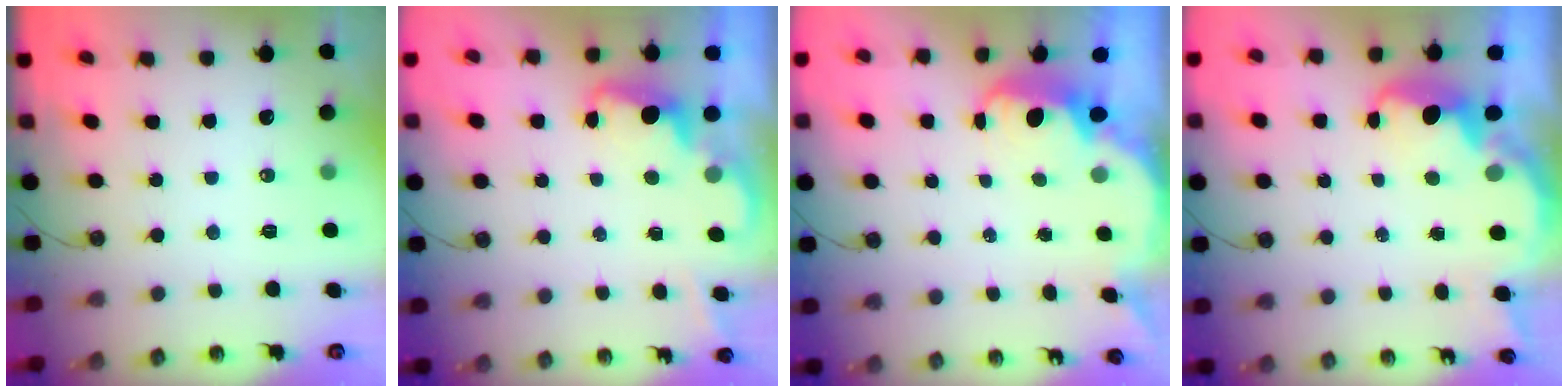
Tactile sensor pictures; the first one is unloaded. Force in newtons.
{"total": 1.9, "press": 1.9, "slide": 0.6}
{"total": 2.8, "press": 2.8, "slide": 0.6}
{"total": 3.8, "press": 3.7, "slide": 0.7}